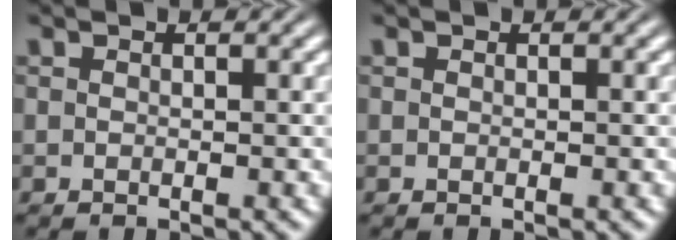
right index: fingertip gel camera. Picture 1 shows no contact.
{"total": 0.0}